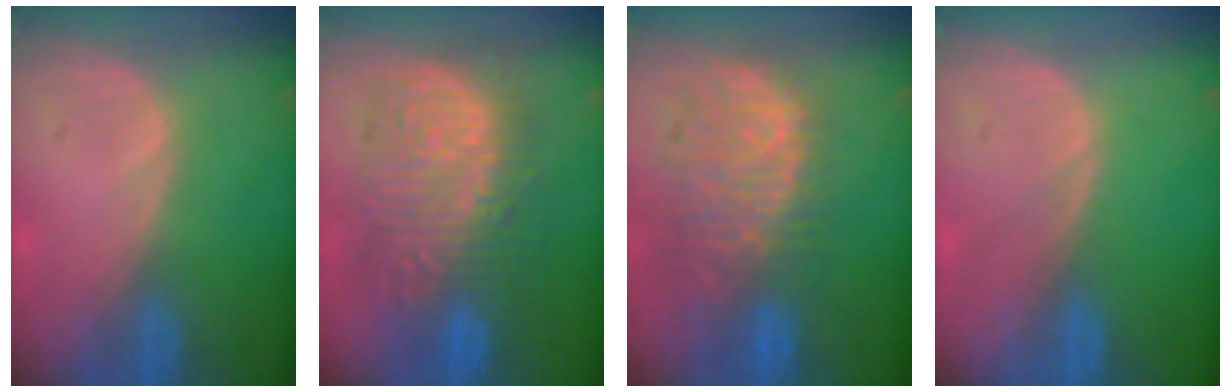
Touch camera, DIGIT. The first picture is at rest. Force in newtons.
{"total": 12.7, "press": 12.6, "slide": 1.4}
{"total": 11.2, "press": 9.6, "slide": 5.8}
{"total": 0.0}